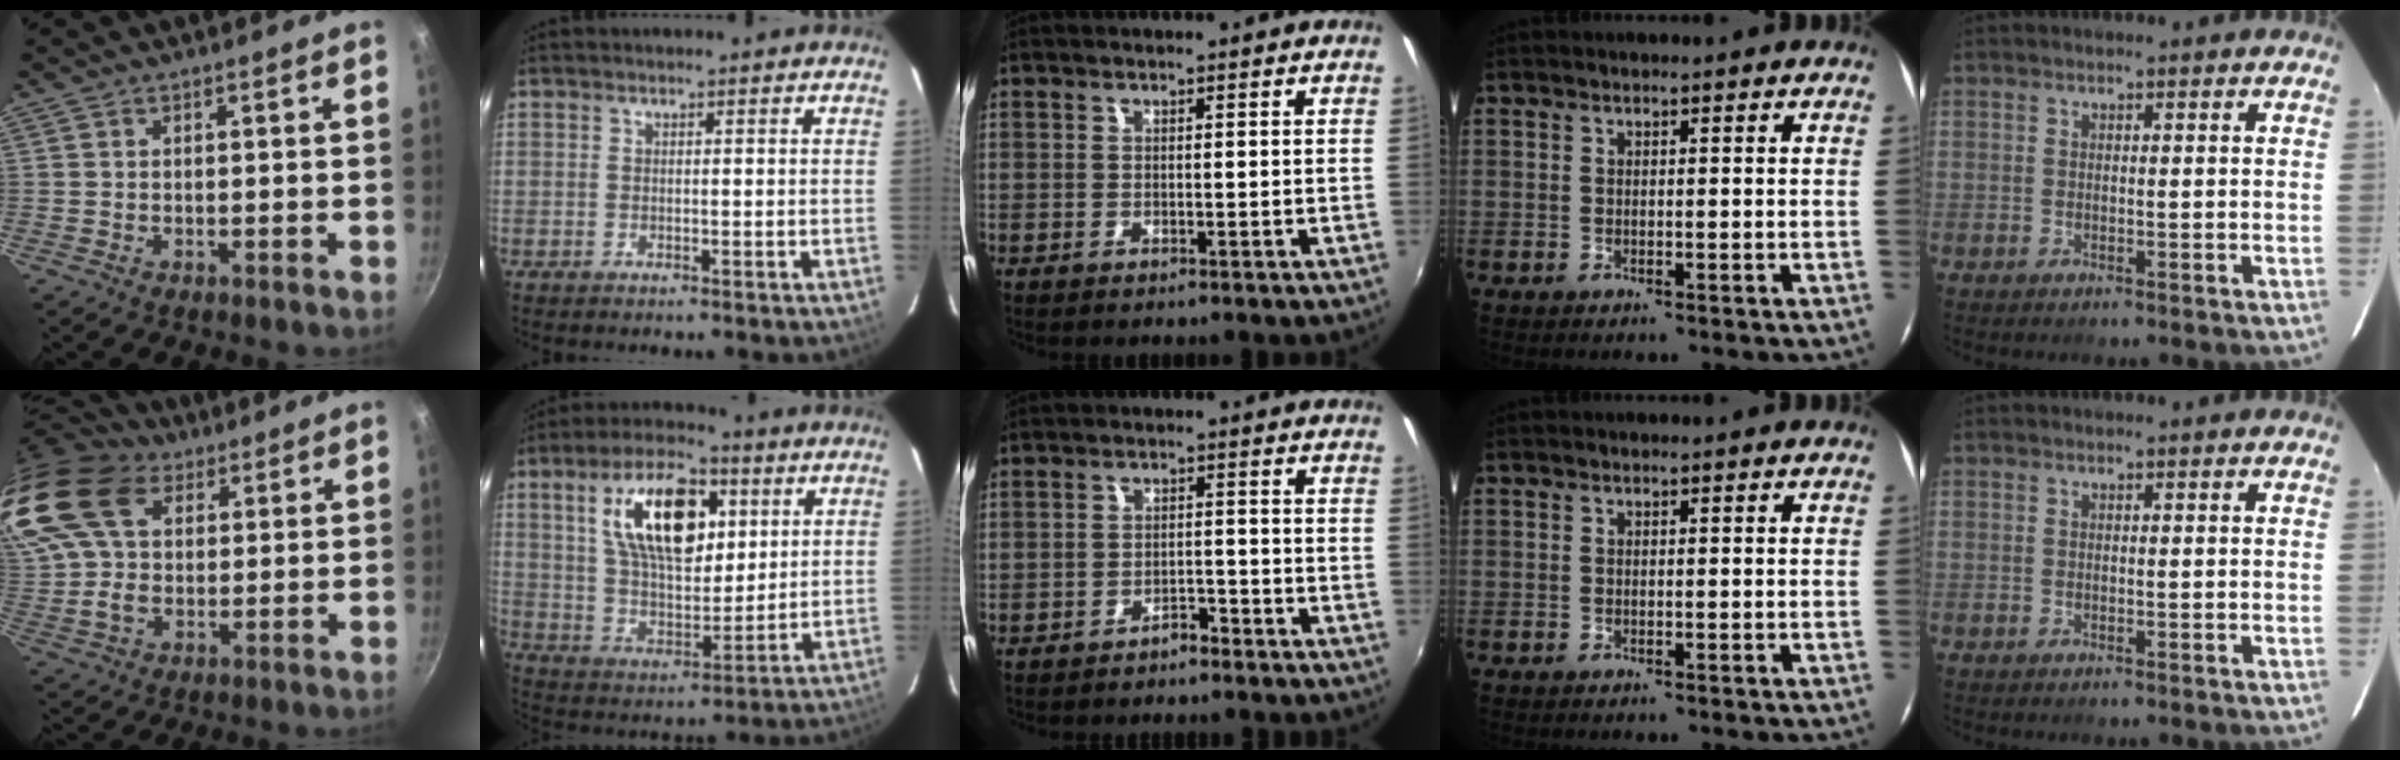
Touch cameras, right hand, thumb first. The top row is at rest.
{"thumb": {"total": 21.6, "force": [10.3, 13.9, 12.9], "torque": [-0.270, 0.011, 0.191]}, "index": {"total": 16.6, "force": [6.2, 8.3, 13.0], "torque": [-0.221, 0.016, 0.115]}, "middle": {"total": 3.1, "force": [-2.6, 1.6, 0.3], "torque": [-0.010, 0.015, -0.029]}}